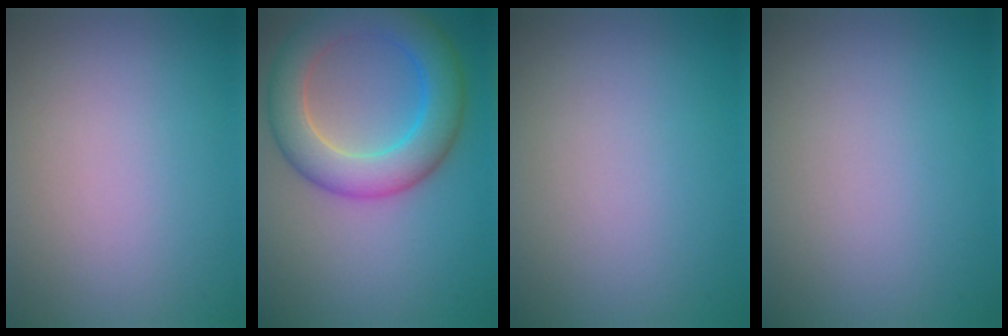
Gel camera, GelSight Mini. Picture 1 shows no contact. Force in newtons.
{"total": 7.1, "press": 7.1, "slide": 0.2}
{"total": 0.0}
{"total": 0.0}